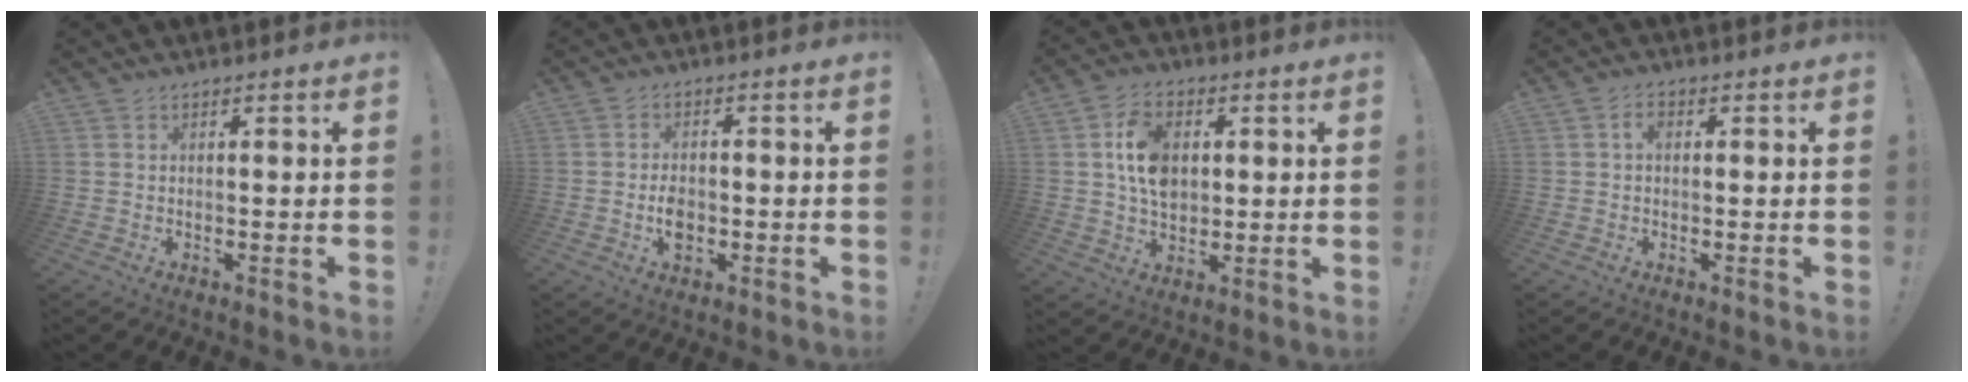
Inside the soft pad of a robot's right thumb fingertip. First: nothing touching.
{"total": 5.1, "force": [-1.9, 3.8, 2.7], "torque": [-0.041, 0.008, -0.032]}
{"total": 11.1, "force": [1.9, 8.2, 7.3], "torque": [-0.122, 0.008, 0.036]}
{"total": 2.1, "force": [0.0, 1.4, 1.5], "torque": [-0.030, 0.007, -0.001]}